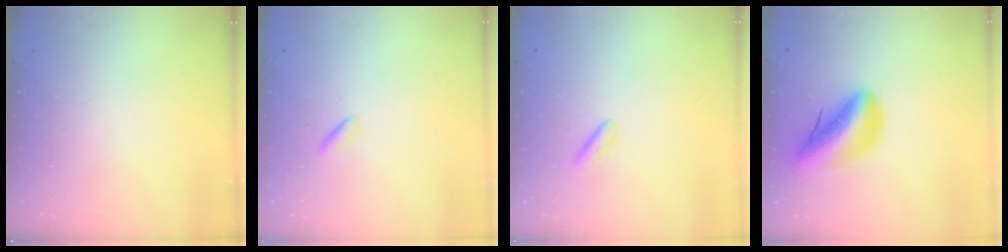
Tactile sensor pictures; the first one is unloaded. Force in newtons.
{"total": 0.0}
{"total": 2.5, "press": 2.3, "slide": 1.0}
{"total": 13.5, "press": 12.9, "slide": 4.0}